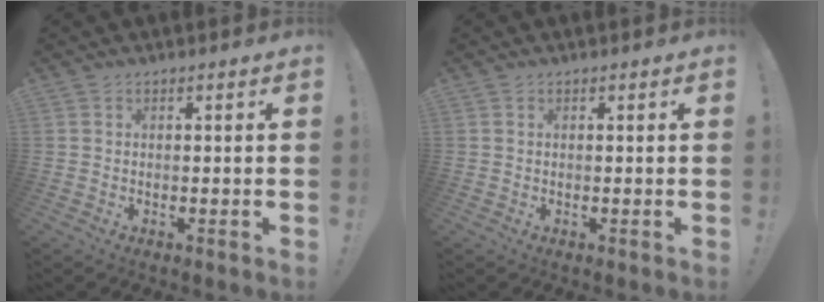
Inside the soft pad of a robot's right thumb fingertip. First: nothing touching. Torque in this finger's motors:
{"motor_torque": [-0.13, -0.01, -0.08, 0.13, -0.02]}